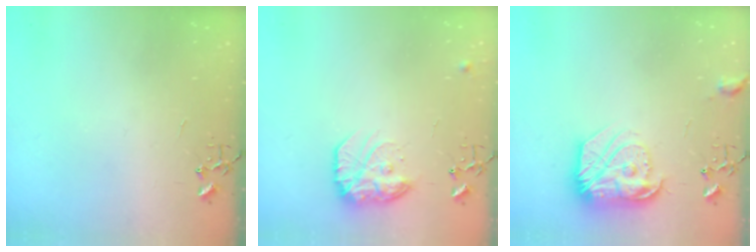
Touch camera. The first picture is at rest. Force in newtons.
{"total": 15.0, "press": 15.0, "slide": 1.2}
{"total": 17.9, "press": 17.9, "slide": 1.2}